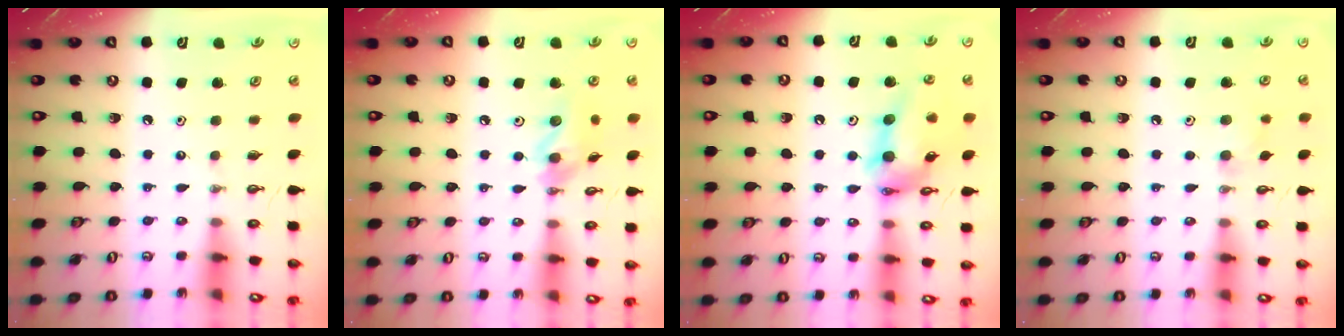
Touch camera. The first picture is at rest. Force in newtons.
{"total": 11.4, "press": 11.4, "slide": 1.4}
{"total": 15.1, "press": 15.1, "slide": 1.1}
{"total": 6.9, "press": 6.7, "slide": 1.3}